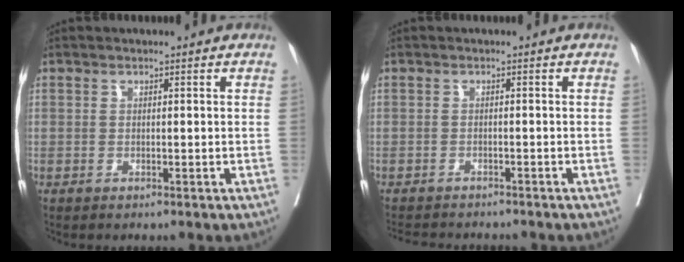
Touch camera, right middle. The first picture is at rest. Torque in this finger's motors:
{"motor_torque": [0.12, -0.38, 0.06, 0.02]}